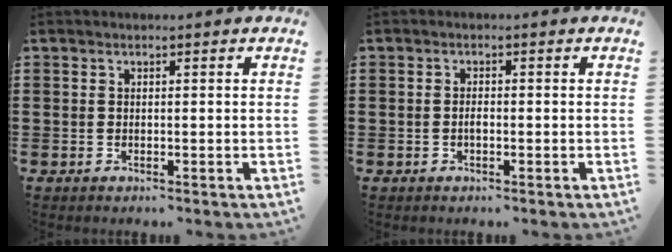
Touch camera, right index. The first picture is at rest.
{"total": 1.0, "force": [-0.3, 0.4, 0.8], "torque": [-0.016, 0.000, -0.007]}